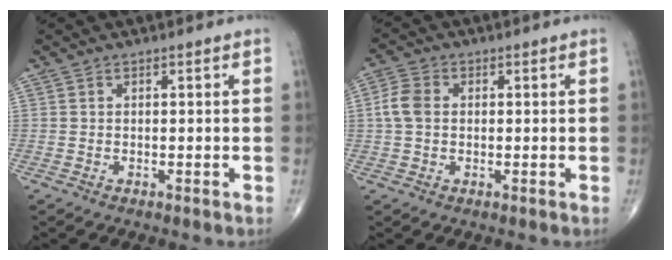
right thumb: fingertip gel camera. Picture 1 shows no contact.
{"total": 4.5, "force": [0.3, 3.3, 3.0], "torque": [-0.067, 0.011, 0.001]}